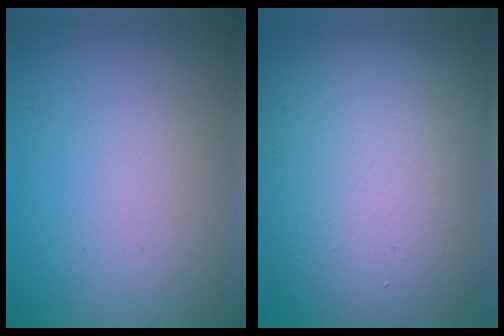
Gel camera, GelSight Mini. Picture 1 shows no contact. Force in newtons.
{"total": 11.7, "press": 11.7, "slide": 0.8}